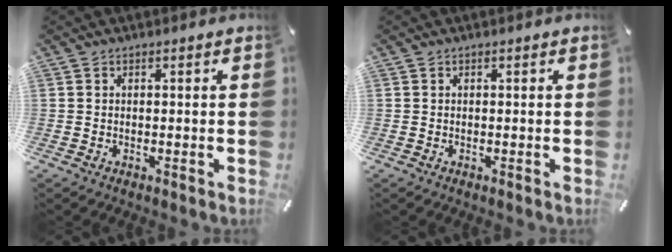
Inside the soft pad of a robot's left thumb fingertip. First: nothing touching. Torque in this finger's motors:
{"motor_torque": [-0.02, 0.12, -0.06, -0.06, 0.00]}